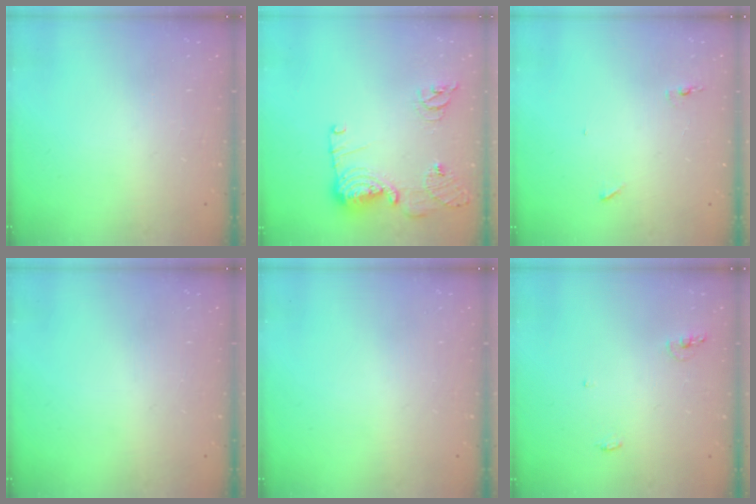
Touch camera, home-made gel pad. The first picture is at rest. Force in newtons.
{"total": 15.2, "press": 14.9, "slide": 2.8}
{"total": 4.7, "press": 4.5, "slide": 1.4}
{"total": 0.0}
{"total": 0.0}
{"total": 5.0, "press": 4.8, "slide": 1.5}